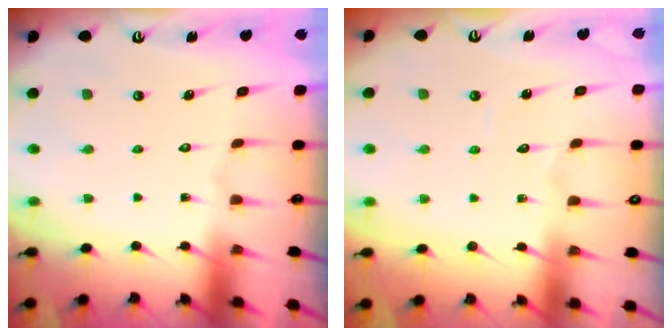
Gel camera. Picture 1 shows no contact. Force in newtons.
{"total": 3.0, "press": 3.0, "slide": 0.2}